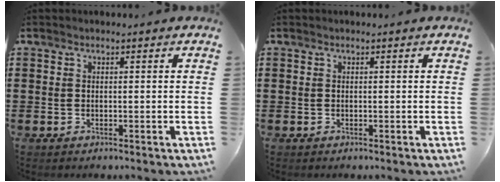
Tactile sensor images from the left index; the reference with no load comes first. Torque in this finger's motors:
{"motor_torque": [0.00, 0.00, -0.01, -0.01]}